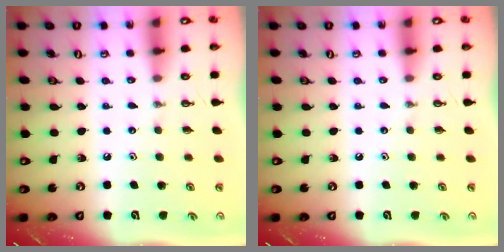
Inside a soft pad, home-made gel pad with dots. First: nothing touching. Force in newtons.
{"total": 0.0}